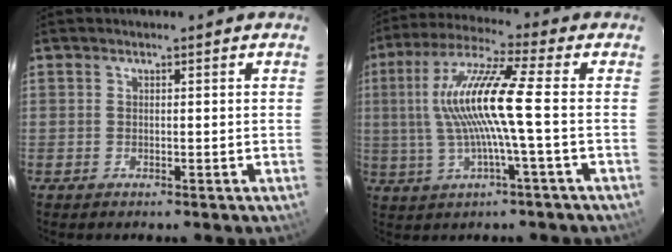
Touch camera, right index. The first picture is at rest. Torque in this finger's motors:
{"motor_torque": [1.63, -0.16, 1.05, 0.21]}